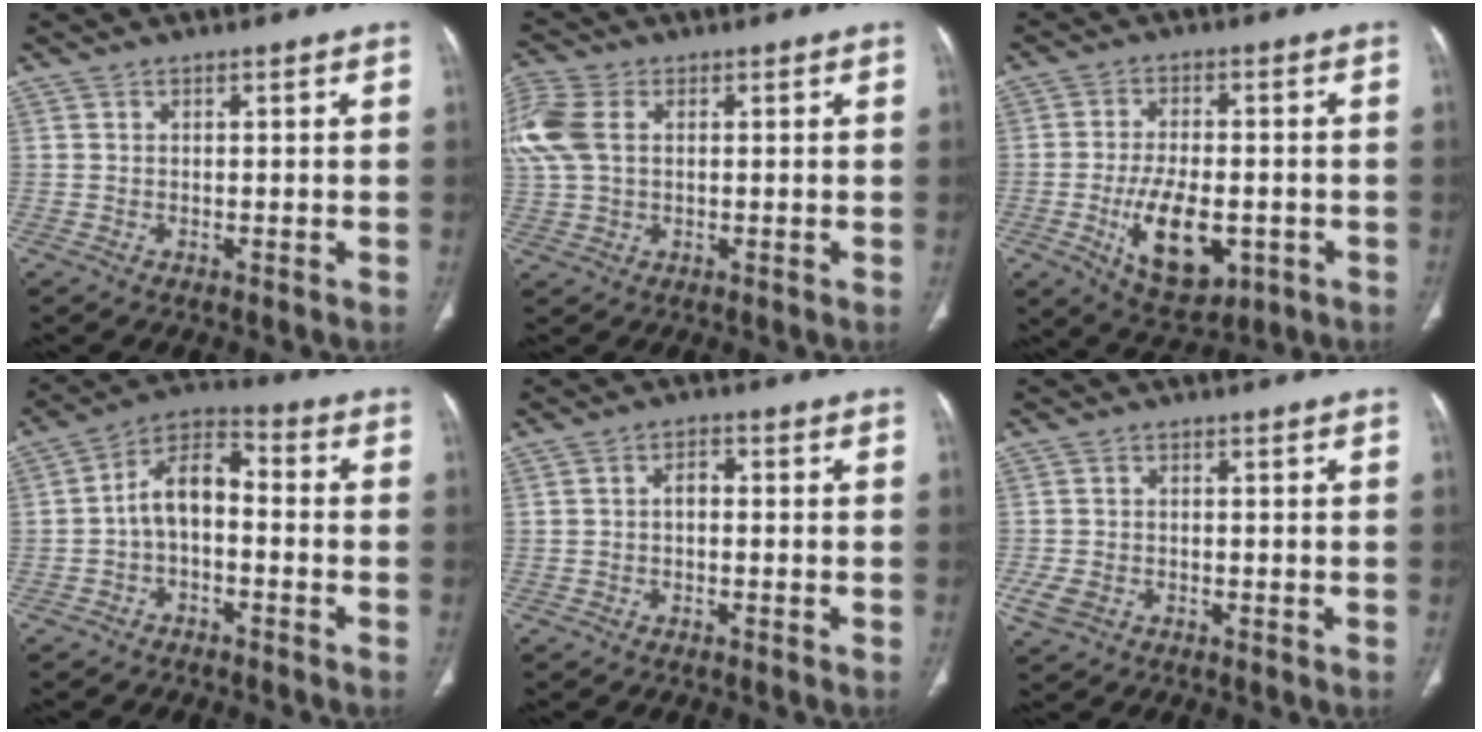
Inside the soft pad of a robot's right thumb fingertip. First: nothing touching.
{"total": 11.5, "force": [2.6, 7.7, 8.1], "torque": [-0.220, 0.017, 0.054]}
{"total": 12.7, "force": [-3.6, 6.7, 10.2], "torque": [-0.156, 0.002, -0.044]}
{"total": 8.9, "force": [-1.5, 5.2, 7.1], "torque": [-0.112, 0.042, -0.041]}
{"total": 2.3, "force": [-0.4, 1.4, 1.7], "torque": [-0.023, 0.012, -0.011]}
{"total": 3.7, "force": [-1.3, 2.7, 2.2], "torque": [-0.050, 0.002, -0.021]}